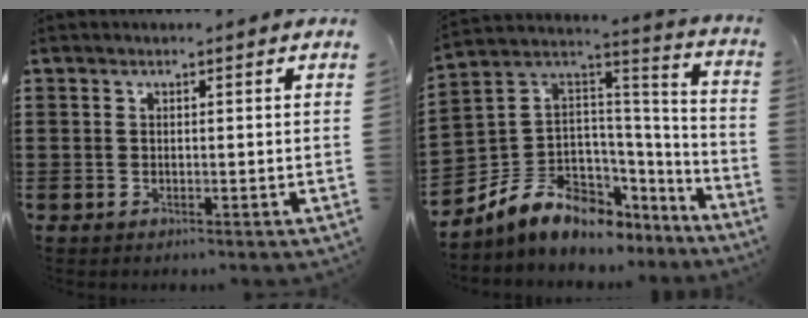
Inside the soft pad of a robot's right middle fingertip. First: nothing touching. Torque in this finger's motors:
{"motor_torque": [2.14, 0.00, 0.69, 0.21]}